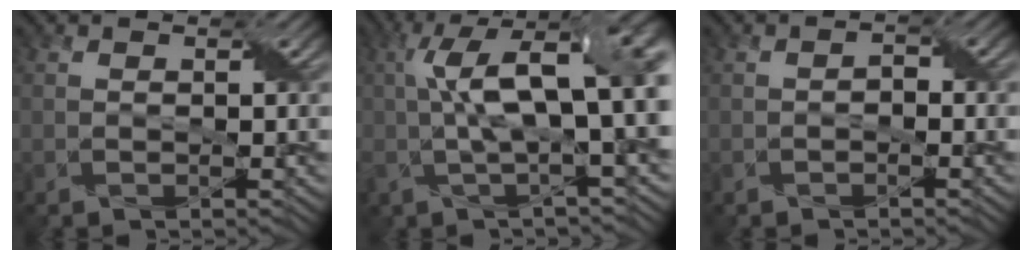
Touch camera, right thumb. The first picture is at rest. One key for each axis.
{"total": 13.8, "fx": 0.8, "fy": 4.9, "fz": 12.9, "tx": -0.234, "ty": 0.010, "tz": 0.017}
{"total": 1.1, "fx": -0.6, "fy": 0.8, "fz": 0.6, "tx": -0.011, "ty": 0.001, "tz": -0.009}